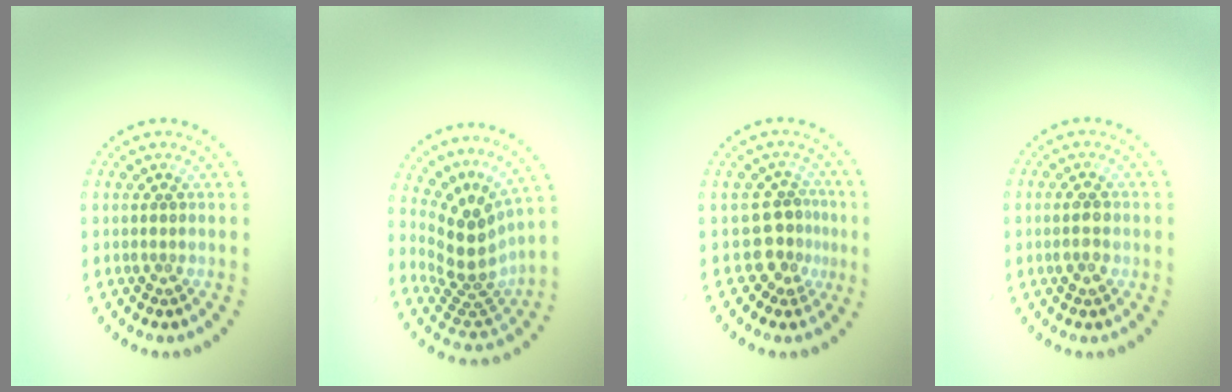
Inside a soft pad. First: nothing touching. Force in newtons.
{"total": 4.3, "press": 2.9, "slide": 3.1}
{"total": 2.9, "press": 2.2, "slide": 1.9}
{"total": 2.0, "press": 1.9, "slide": 0.3}